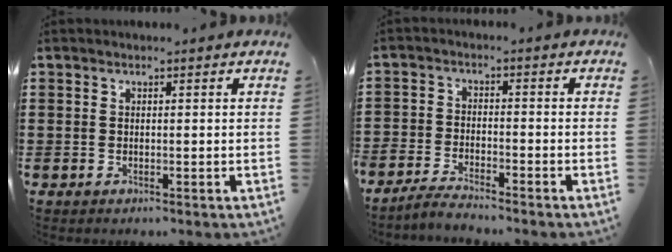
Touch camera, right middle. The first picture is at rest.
{"total": 3.2, "force": [-3.1, 0.3, 0.6], "torque": [-0.021, 0.006, -0.068]}